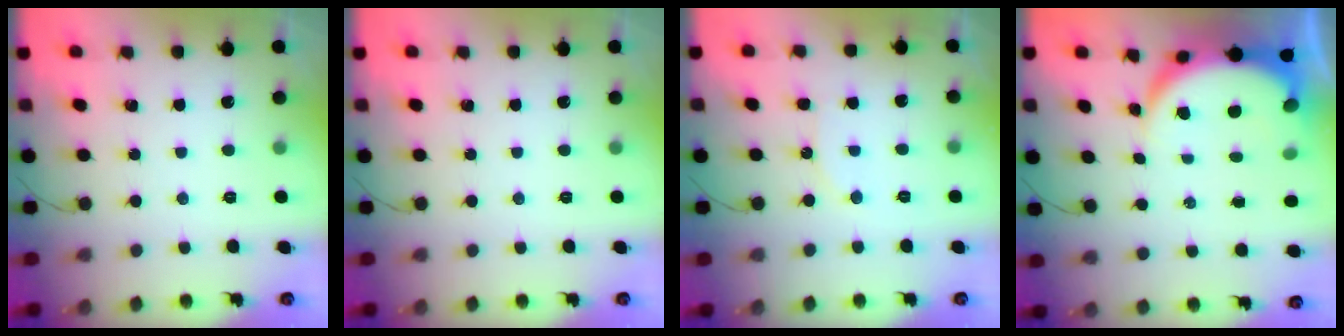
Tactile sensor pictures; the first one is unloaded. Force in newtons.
{"total": 0.0}
{"total": 7.8, "press": 7.7, "slide": 0.7}
{"total": 7.7, "press": 7.6, "slide": 1.1}